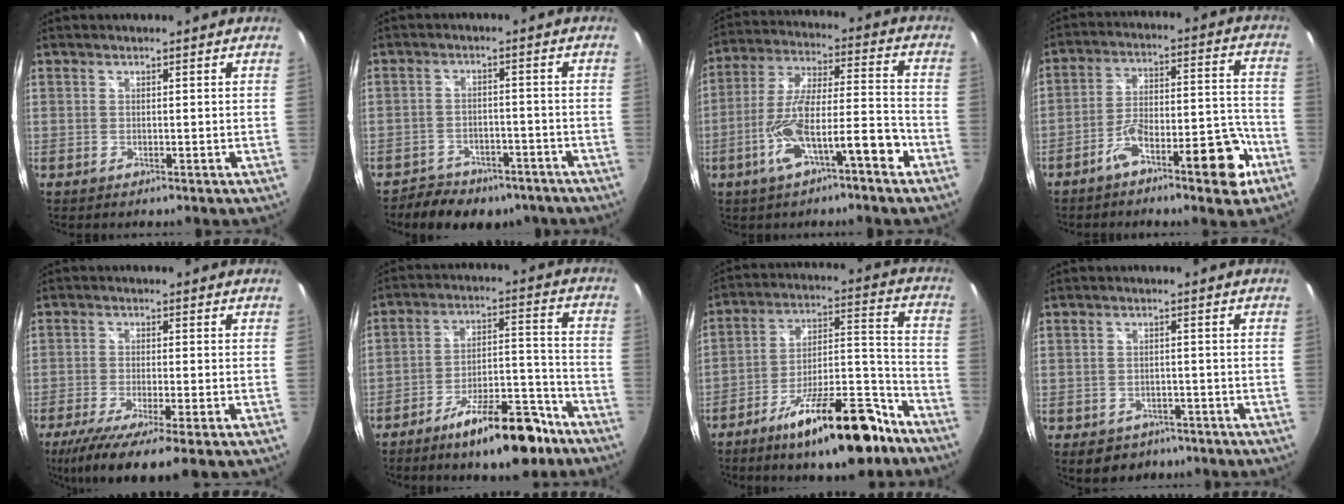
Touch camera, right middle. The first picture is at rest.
{"total": 10.9, "force": [-8.3, 5.8, 4.0], "torque": [-0.093, 0.012, -0.108]}
{"total": 13.6, "force": [-7.0, 2.9, 11.3], "torque": [-0.212, 0.004, -0.119]}
{"total": 12.5, "force": [-7.5, 3.2, 9.5], "torque": [-0.149, 0.022, -0.108]}
{"total": 10.5, "force": [-6.8, 1.0, 7.9], "torque": [-0.164, -0.044, -0.115]}
{"total": 14.8, "force": [-10.7, 4.3, 9.3], "torque": [-0.148, 0.018, -0.158]}
{"total": 19.9, "force": [-13.7, 5.2, 13.6], "torque": [-0.216, 0.008, -0.210]}
{"total": 6.0, "force": [-3.8, 4.2, 2.0], "torque": [-0.045, -0.001, -0.044]}